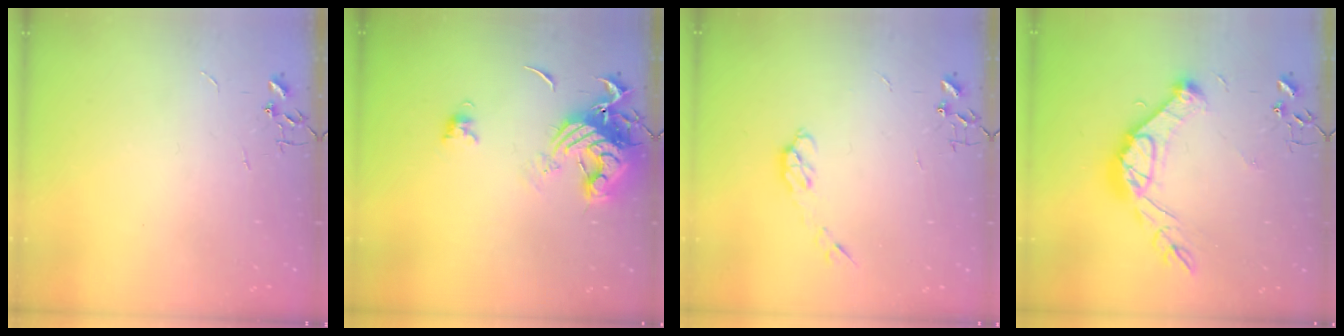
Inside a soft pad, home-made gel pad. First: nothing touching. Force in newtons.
{"total": 13.4, "press": 13.3, "slide": 1.7}
{"total": 5.1, "press": 5.1, "slide": 0.8}
{"total": 16.0, "press": 15.9, "slide": 1.4}